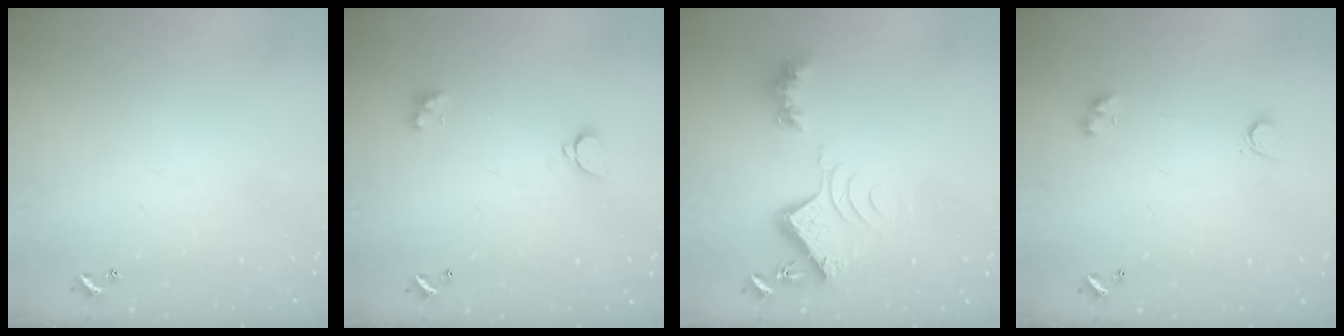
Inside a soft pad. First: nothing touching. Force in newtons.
{"total": 1.7, "press": 1.7, "slide": 0.3}
{"total": 8.7, "press": 8.6, "slide": 1.1}
{"total": 2.9, "press": 2.6, "slide": 1.3}